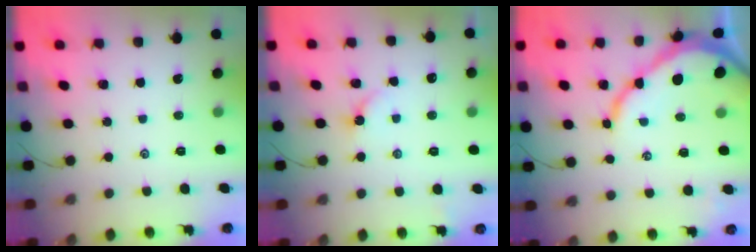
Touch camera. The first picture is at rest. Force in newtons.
{"total": 3.1, "press": 3.1, "slide": 0.4}
{"total": 11.7, "press": 11.7, "slide": 1.3}